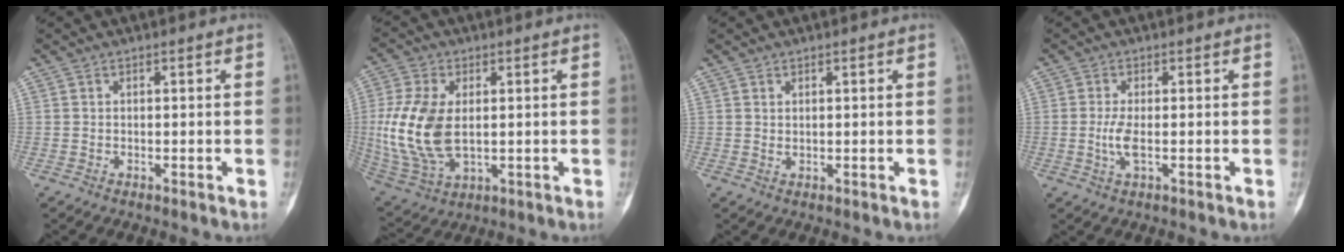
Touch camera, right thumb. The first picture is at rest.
{"total": 14.9, "force": [0.7, 8.7, 12.0], "torque": [-0.260, -0.008, 0.026]}
{"total": 0.6, "force": [0.3, 0.2, 0.4], "torque": [-0.006, -0.003, 0.006]}
{"total": 3.2, "force": [-0.4, 1.0, 3.1], "torque": [-0.076, -0.007, -0.007]}